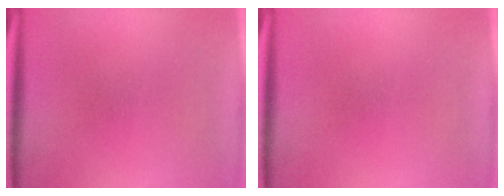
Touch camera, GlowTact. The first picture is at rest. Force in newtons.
{"total": 0.0}